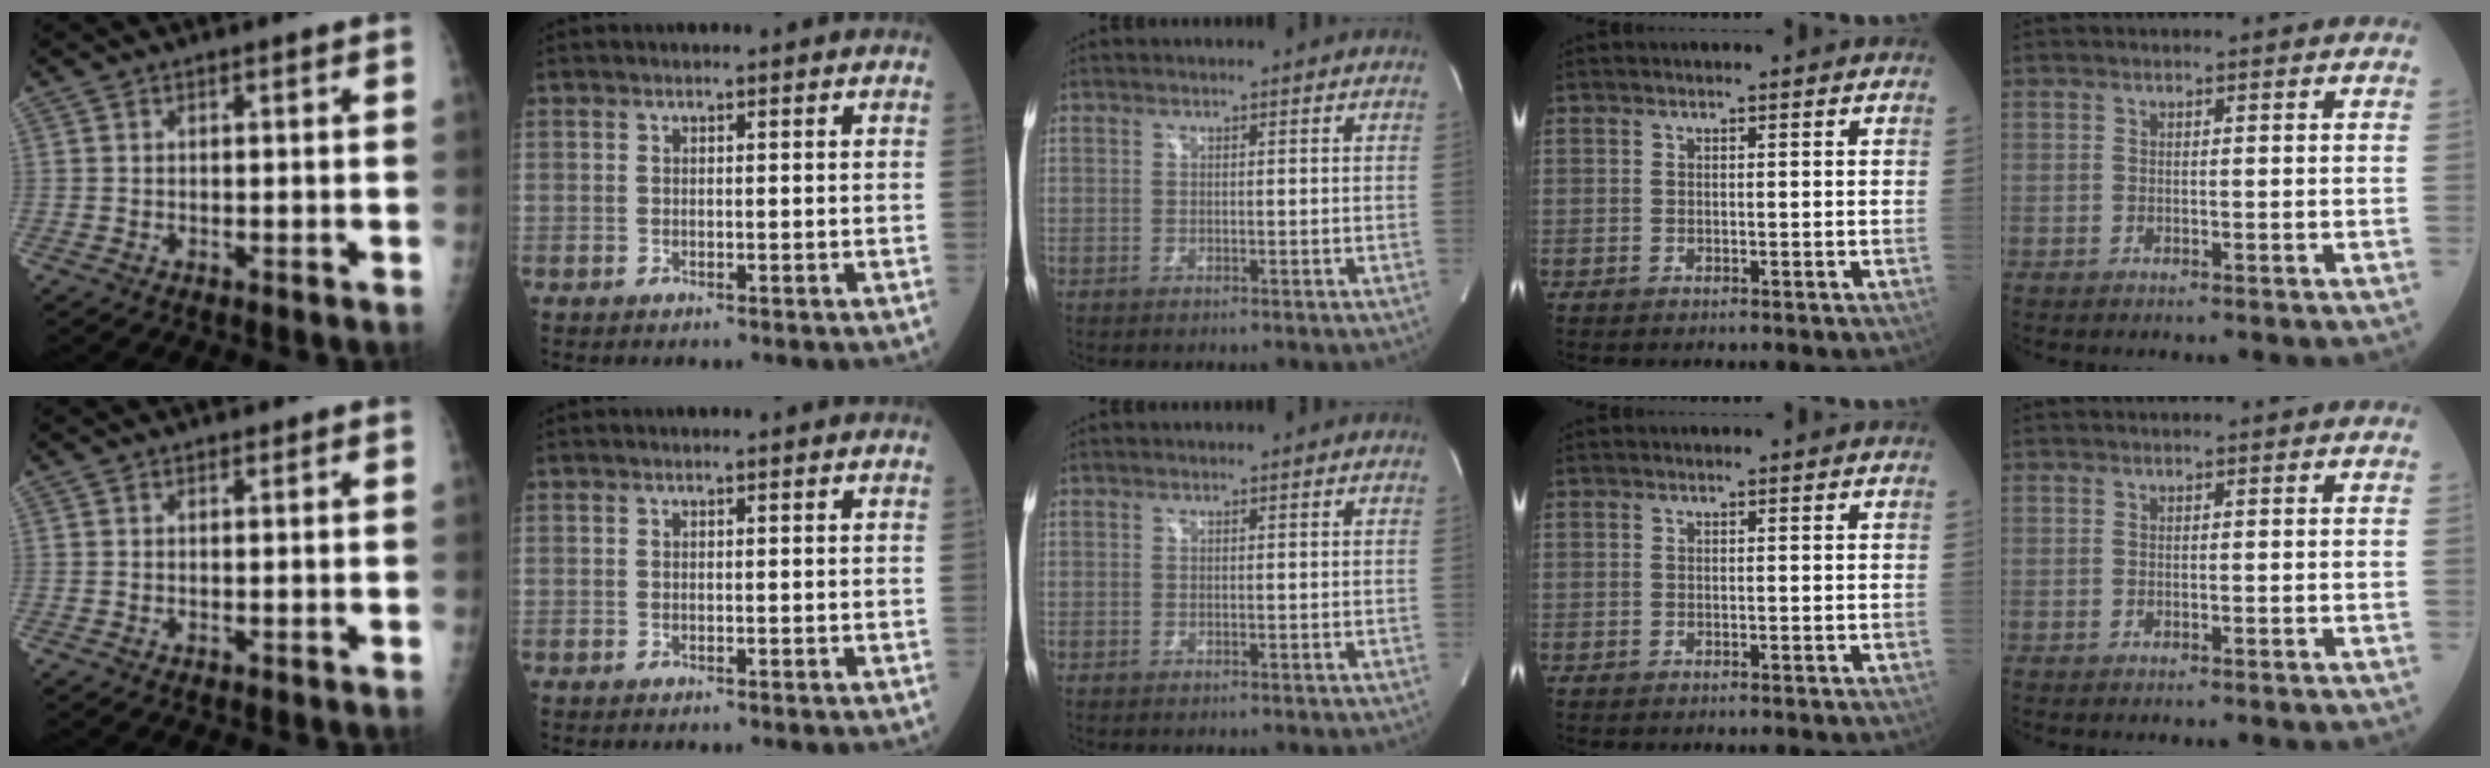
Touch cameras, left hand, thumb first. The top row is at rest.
{}